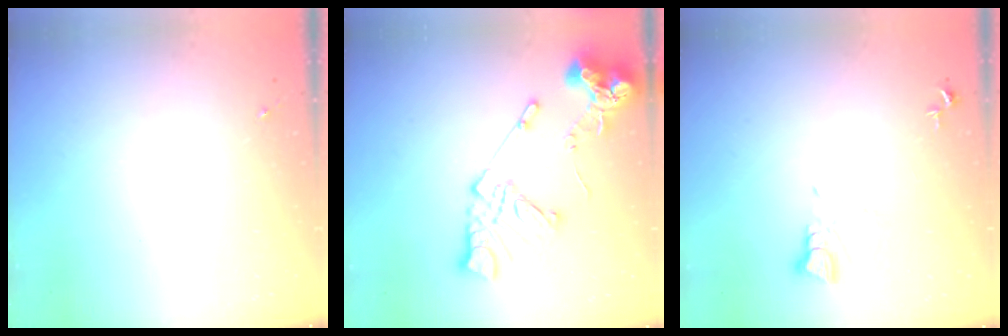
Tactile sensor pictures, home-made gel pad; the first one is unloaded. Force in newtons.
{"total": 16.4, "press": 16.3, "slide": 1.9}
{"total": 3.5, "press": 3.4, "slide": 0.3}